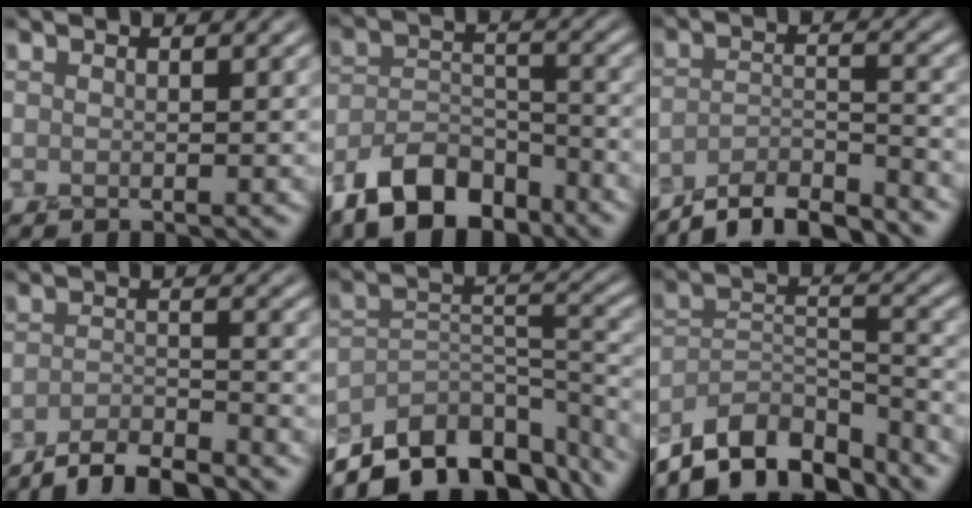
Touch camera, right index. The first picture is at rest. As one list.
[{"total": 7.5, "force": [-5.6, 3.6, 3.4], "torque": [-0.055, -0.003, -0.110]}, {"total": 6.4, "force": [-5.8, 1.3, 2.3], "torque": [-0.036, -0.005, -0.097]}, {"total": 4.1, "force": [-3.7, 0.7, 1.6], "torque": [-0.025, 0.003, -0.073]}, {"total": 11.0, "force": [-8.6, 4.8, 5.0], "torque": [-0.084, 0.009, -0.144]}, {"total": 9.7, "force": [-8.0, 3.9, 3.9], "torque": [-0.062, 0.010, -0.143]}]